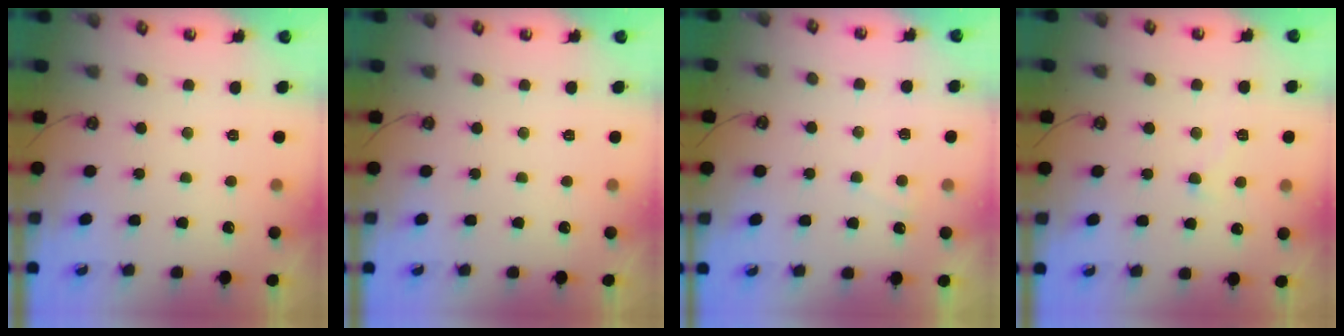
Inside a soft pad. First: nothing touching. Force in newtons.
{"total": 0.0}
{"total": 1.9, "press": 1.9, "slide": 0.4}
{"total": 2.5, "press": 2.5, "slide": 0.4}